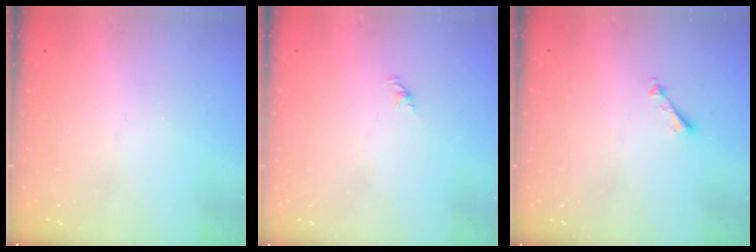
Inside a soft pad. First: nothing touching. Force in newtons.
{"total": 0.5, "press": 0.3, "slide": 0.4}
{"total": 1.0, "press": 1.0, "slide": 0.2}